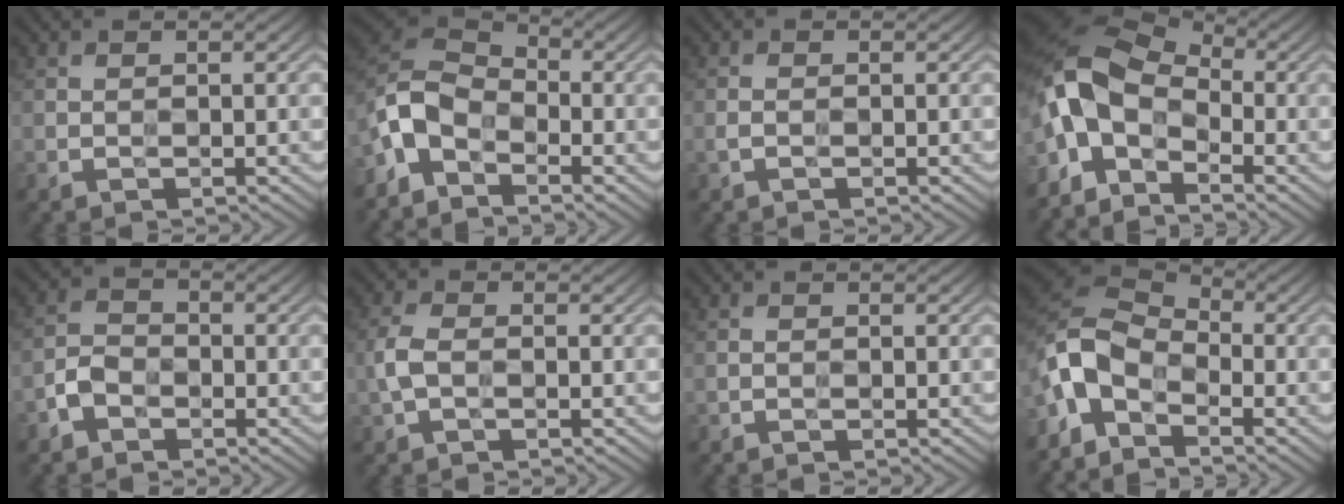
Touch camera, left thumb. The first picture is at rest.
{"total": 7.5, "force": [-4.6, 4.2, 4.2], "torque": [-0.100, 0.003, -0.114]}
{"total": 0.9, "force": [-0.4, 0.5, 0.7], "torque": [-0.019, 0.001, -0.011]}
{"total": 10.1, "force": [-3.4, 5.5, 7.7], "torque": [-0.171, 0.009, -0.091]}
{"total": 3.3, "force": [-2.0, 2.2, 1.5], "torque": [-0.031, 0.003, -0.051]}
{"total": 3.1, "force": [-0.5, 1.9, 2.5], "torque": [-0.067, 0.005, -0.014]}
{"total": 0.0}
{"total": 8.1, "force": [-4.5, 4.4, 5.1], "torque": [-0.114, 0.007, -0.113]}